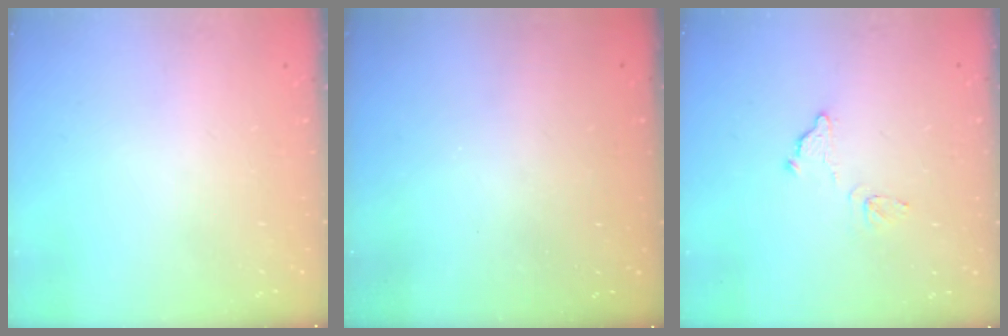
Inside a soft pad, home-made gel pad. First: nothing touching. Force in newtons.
{"total": 2.9, "press": 2.9, "slide": 0.3}
{"total": 9.0, "press": 9.0, "slide": 0.5}